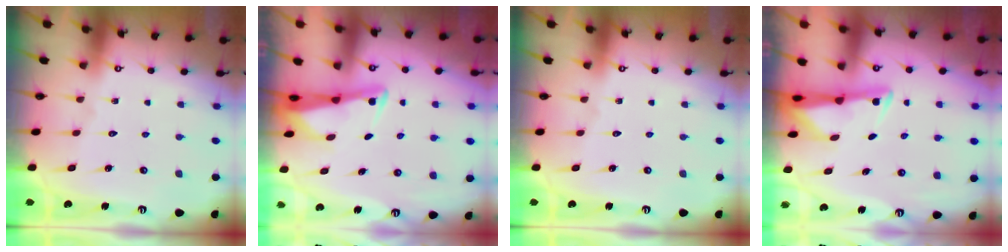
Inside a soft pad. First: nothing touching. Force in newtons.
{"total": 2.5, "press": 2.5, "slide": 0.5}
{"total": 0.0}
{"total": 3.0, "press": 3.0, "slide": 0.5}